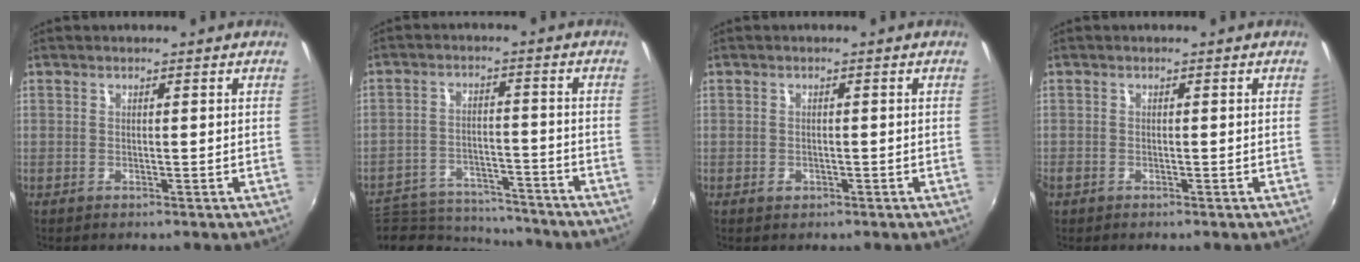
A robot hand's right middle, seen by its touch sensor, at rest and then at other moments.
{"total": 15.2, "force": [-13.8, 4.8, 4.2], "torque": [-0.107, 0.007, -0.201]}
{"total": 1.2, "force": [-0.6, 0.9, 0.5], "torque": [-0.008, -0.001, -0.007]}
{"total": 1.2, "force": [-0.9, 0.8, 0.3], "torque": [-0.009, -0.003, -0.018]}